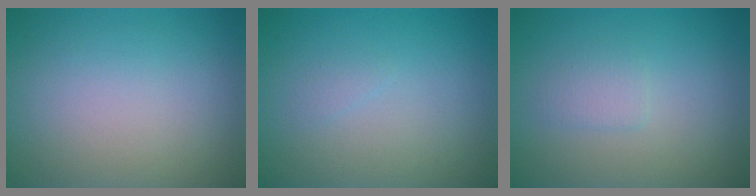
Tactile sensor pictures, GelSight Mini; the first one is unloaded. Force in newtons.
{"total": 0.5, "press": 0.5, "slide": 0.0}
{"total": 1.3, "press": 1.3, "slide": 0.1}